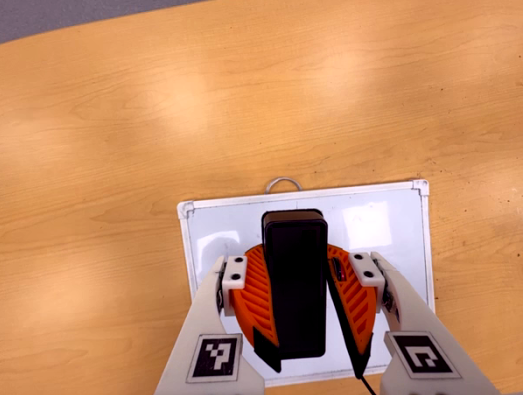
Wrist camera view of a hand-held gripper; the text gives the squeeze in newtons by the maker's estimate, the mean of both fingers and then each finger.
{"total": 10.4, "left": 10.2, "right": 10.5}